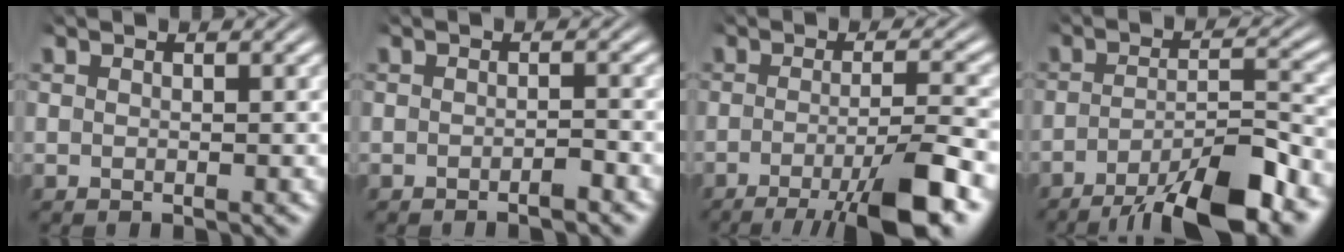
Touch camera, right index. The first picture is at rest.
{"total": 1.3, "force": [-1.2, -0.3, 0.4], "torque": [-0.002, 0.005, -0.024]}
{"total": 8.4, "force": [-5.0, 1.8, 6.6], "torque": [-0.093, -0.019, -0.070]}
{"total": 9.4, "force": [-6.7, 2.5, 6.1], "torque": [-0.084, -0.013, -0.098]}